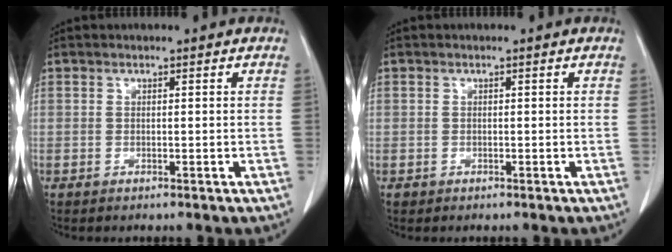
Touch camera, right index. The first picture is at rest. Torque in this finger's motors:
{"motor_torque": [-0.34, 0.09, -0.76, -0.18]}